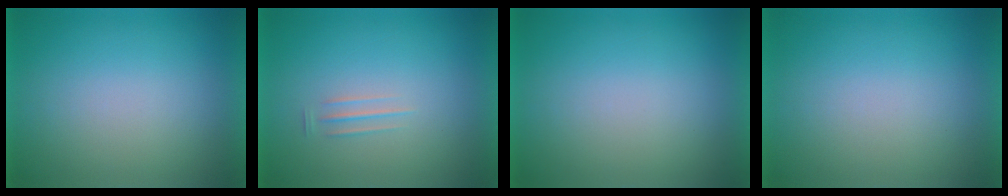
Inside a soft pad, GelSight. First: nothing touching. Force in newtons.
{"total": 1.6}
{"total": 0.0}
{"total": 0.0}